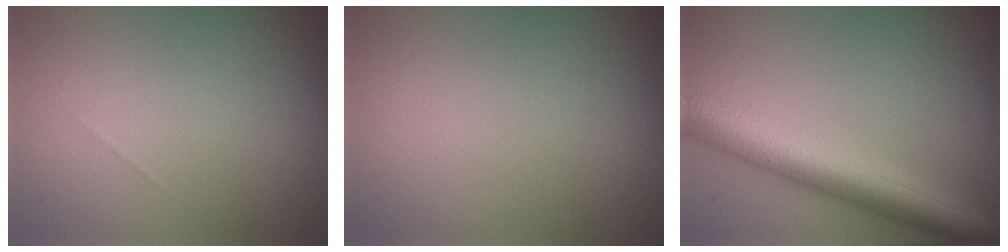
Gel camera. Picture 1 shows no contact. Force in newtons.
{"total": 0.0}
{"total": 7.6, "press": 7.6, "slide": 0.3}